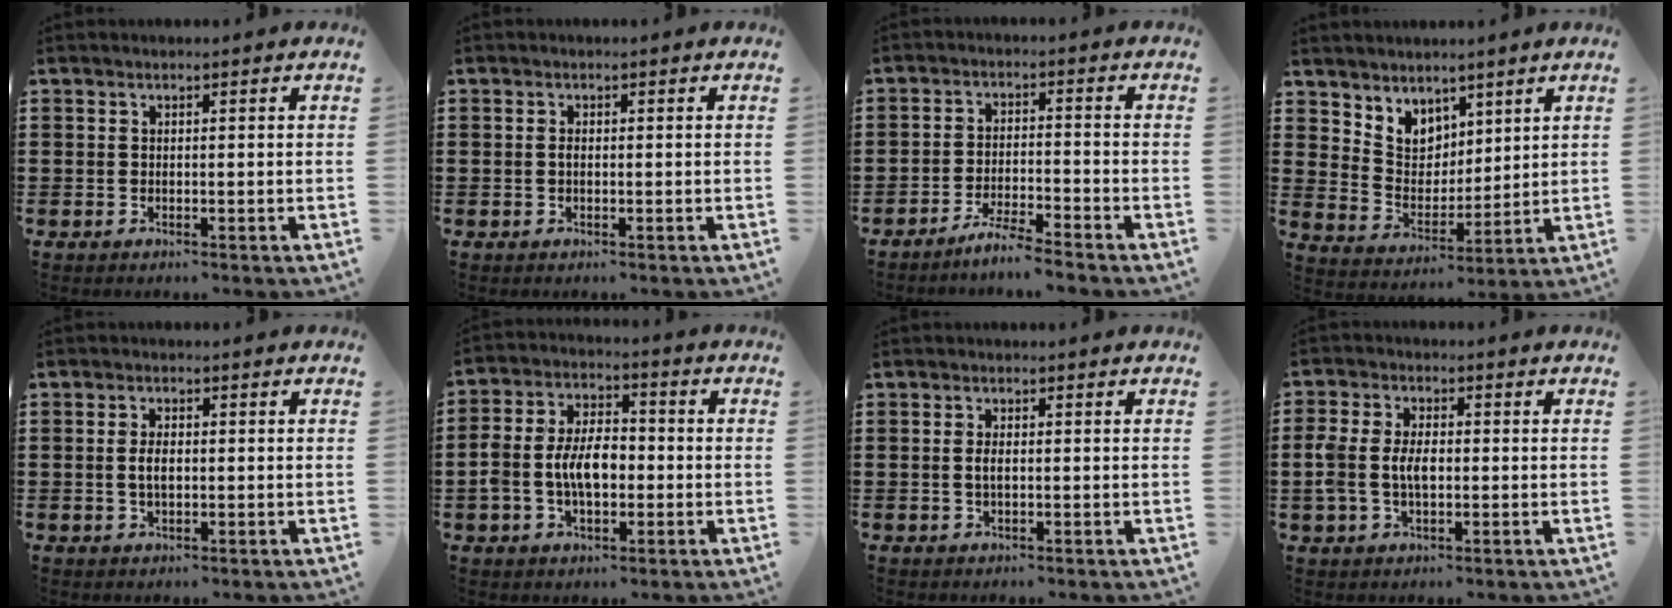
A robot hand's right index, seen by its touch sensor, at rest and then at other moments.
{"total": 1.2, "force": [-0.2, 0.6, 0.9], "torque": [-0.019, 0.001, -0.003]}
{"total": 4.1, "force": [-3.9, -0.3, 1.3], "torque": [-0.031, -0.002, -0.077]}
{"total": 5.6, "force": [4.1, 3.8, 0.0], "torque": [-0.032, -0.017, 0.079]}
{"total": 2.6, "force": [-0.1, 1.2, 2.3], "torque": [-0.052, 0.001, -0.006]}
{"total": 7.6, "force": [-1.3, 4.5, 6.0], "torque": [-0.129, 0.001, -0.032]}
{"total": 1.7, "force": [-0.1, 0.6, 1.6], "torque": [-0.037, -0.001, -0.005]}
{"total": 5.3, "force": [-0.5, 3.1, 4.4], "torque": [-0.104, 0.001, -0.015]}